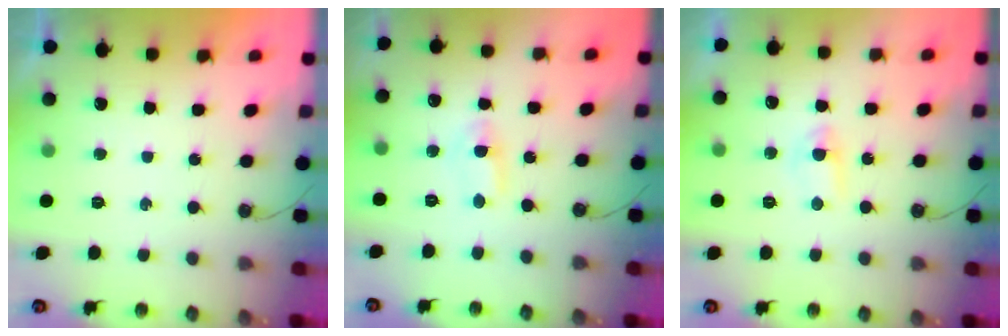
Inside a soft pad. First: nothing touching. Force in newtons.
{"total": 1.3, "press": 1.1, "slide": 0.7}
{"total": 4.5, "press": 4.5, "slide": 0.6}